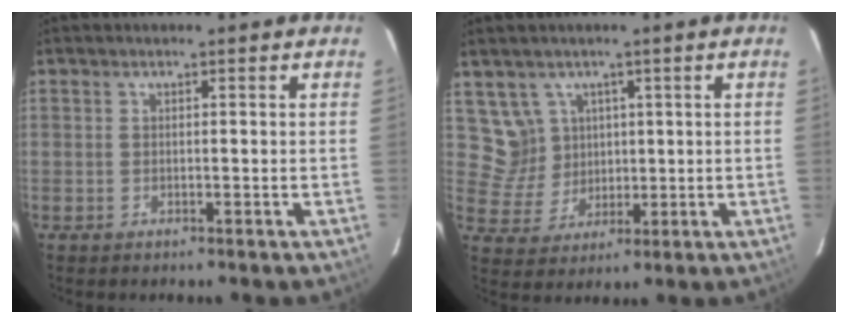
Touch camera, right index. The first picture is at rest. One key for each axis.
{"total": 6.3, "fx": 2.8, "fy": 5.6, "fz": 0.6, "tx": -0.012, "ty": 0.011, "tz": 0.068}